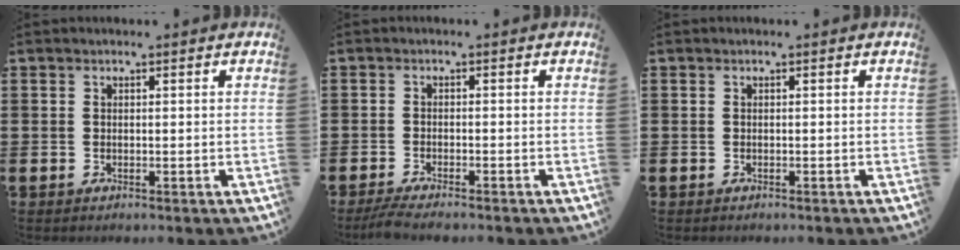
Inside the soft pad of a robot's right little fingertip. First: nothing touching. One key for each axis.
{"total": 2.1, "fx": -1.7, "fy": 0.1, "fz": 1.2, "tx": -0.026, "ty": 0.000, "tz": -0.035}
{"total": 0.0}